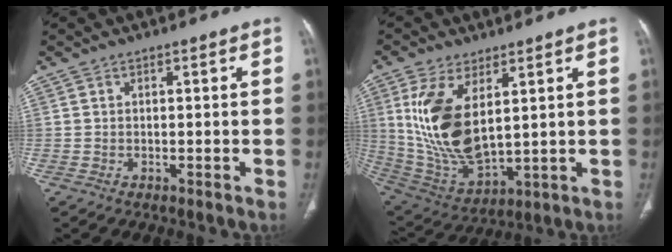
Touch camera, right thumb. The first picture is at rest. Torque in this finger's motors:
{"motor_torque": [0.19, 3.93, 1.84, 0.68, 0.60]}